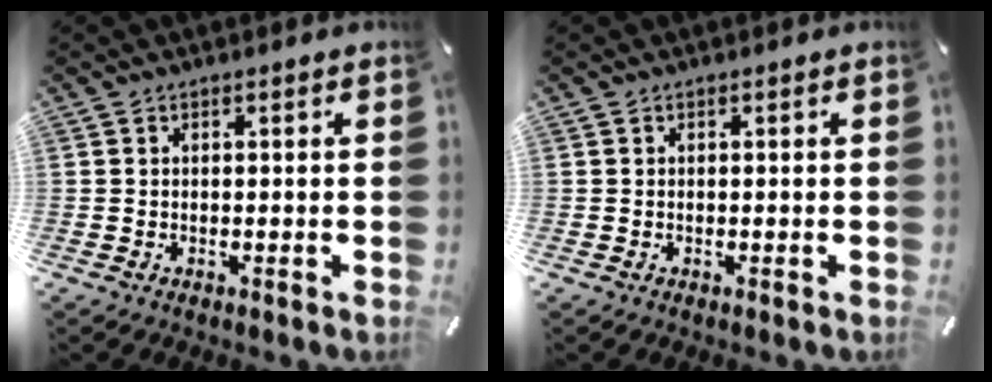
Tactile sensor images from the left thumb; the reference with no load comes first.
{"total": 0.0}